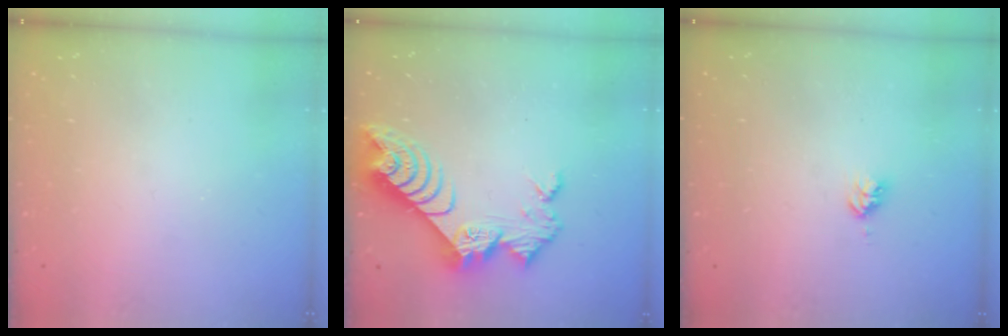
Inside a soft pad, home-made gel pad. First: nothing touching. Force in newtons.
{"total": 10.0, "press": 10.0, "slide": 0.9}
{"total": 2.8, "press": 2.8, "slide": 0.2}